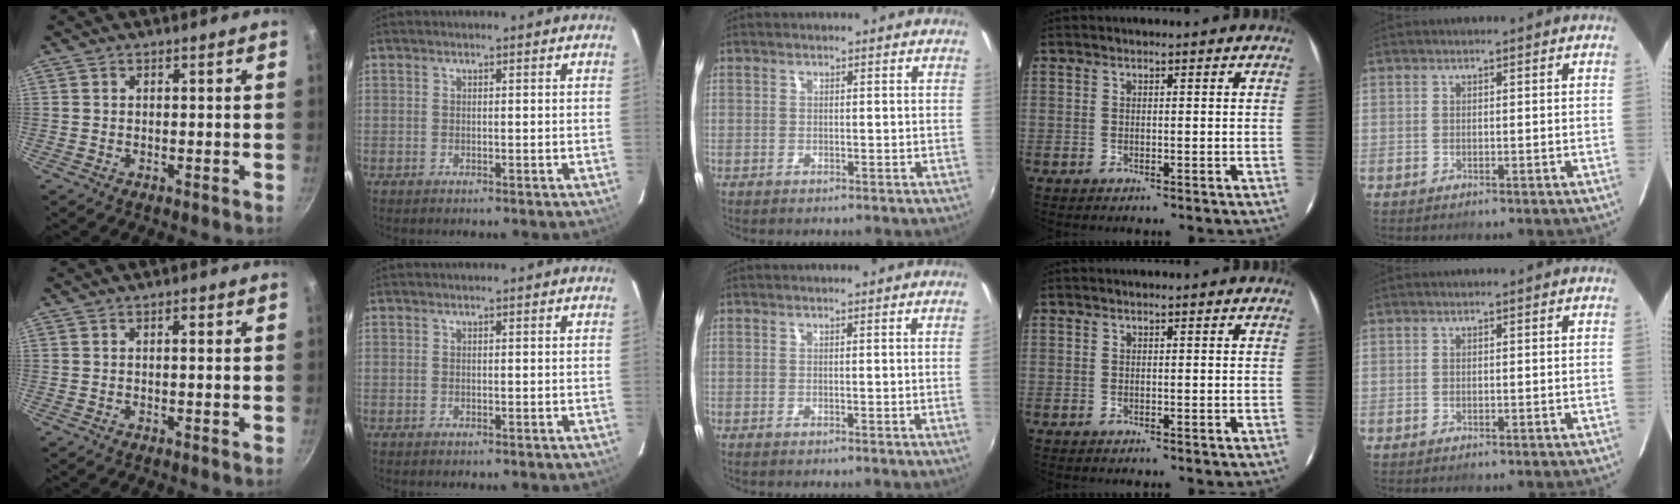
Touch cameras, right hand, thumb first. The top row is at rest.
{"thumb": {"total": 1.1, "force": [0.1, 0.5, 1.0], "torque": [-0.017, 0.004, 0.001]}, "middle": {"total": 1.5, "force": [0.1, -0.9, 1.2], "torque": [-0.008, -0.012, 0.003]}}